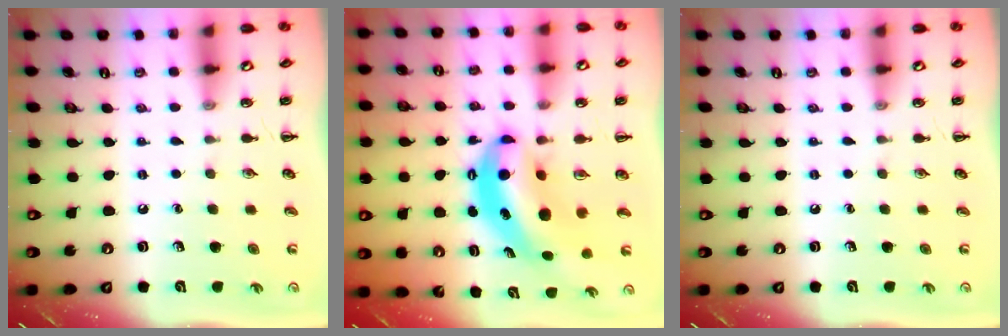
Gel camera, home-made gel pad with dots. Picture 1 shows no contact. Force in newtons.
{"total": 8.9, "press": 8.6, "slide": 2.1}
{"total": 0.0}